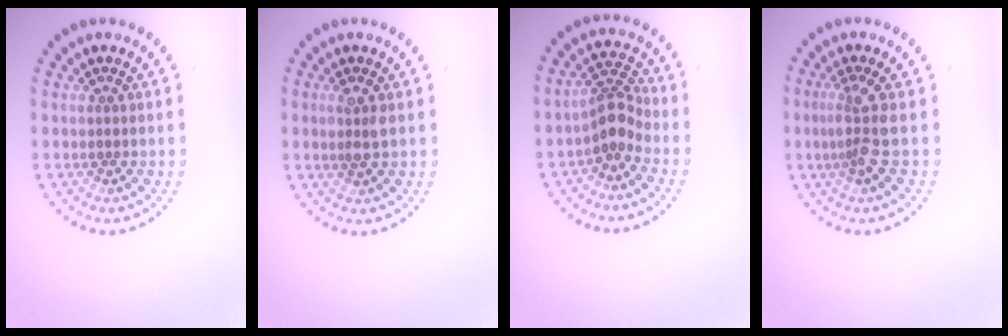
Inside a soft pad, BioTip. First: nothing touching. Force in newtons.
{"total": 1.8, "press": 1.7, "slide": 0.6}
{"total": 2.9, "press": 2.2, "slide": 2.0}
{"total": 2.5, "press": 1.9, "slide": 1.6}